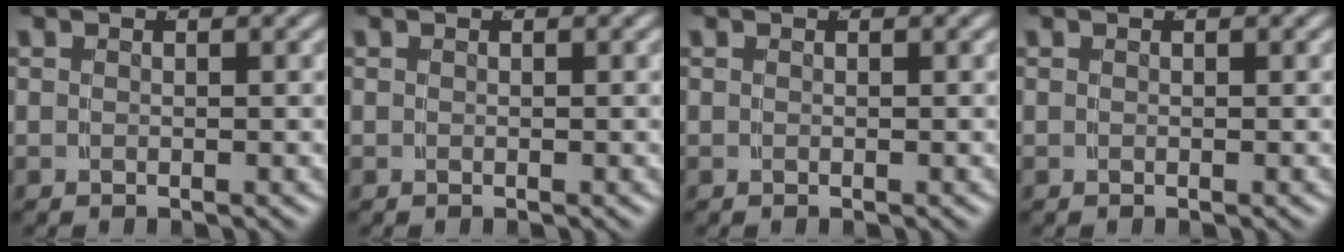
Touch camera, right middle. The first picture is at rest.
{"total": 0.0}
{"total": 0.0}
{"total": 0.0}